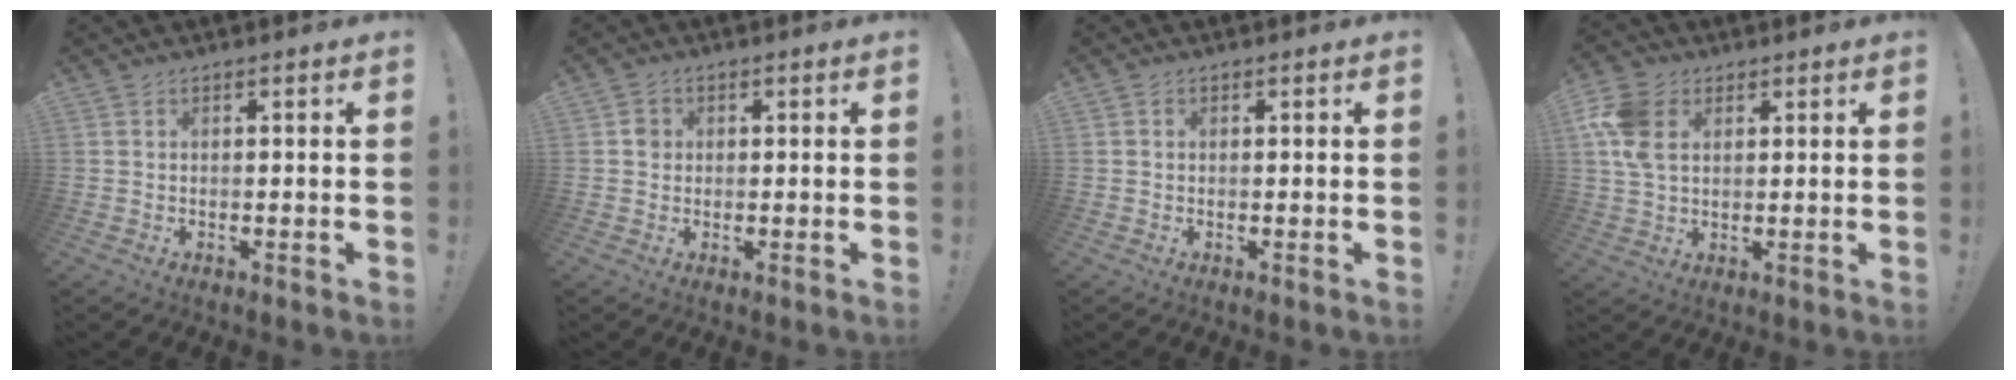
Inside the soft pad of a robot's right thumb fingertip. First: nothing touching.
{"total": 2.5, "force": [0.1, 2.3, 0.9], "torque": [-0.004, 0.002, -0.001]}
{"total": 0.0}
{"total": 11.2, "force": [3.6, 7.7, 7.4], "torque": [-0.153, 0.002, 0.071]}